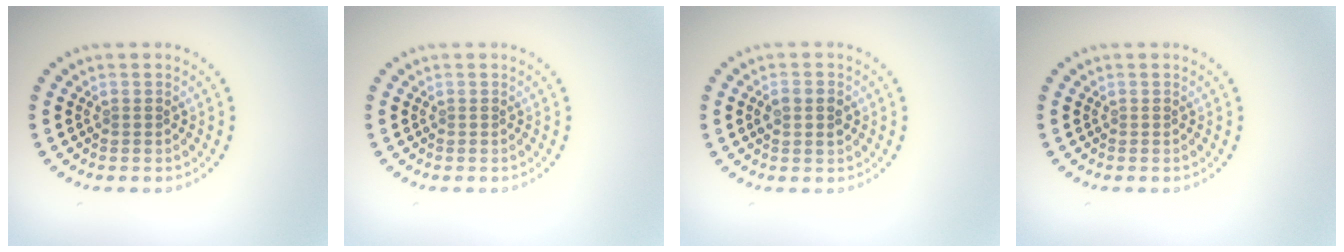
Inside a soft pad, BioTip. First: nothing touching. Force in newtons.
{"total": 0.0}
{"total": 2.0, "press": 2.0, "slide": 0.1}
{"total": 0.0}